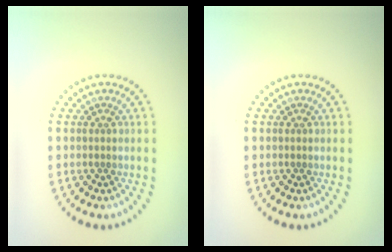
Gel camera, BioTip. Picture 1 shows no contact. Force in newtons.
{"total": 0.0}